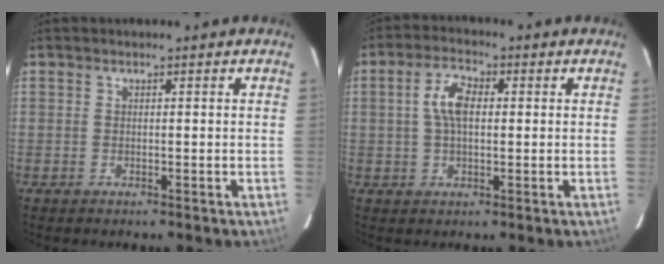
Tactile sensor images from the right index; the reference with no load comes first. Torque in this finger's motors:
{"motor_torque": [0.42, 0.15, 0.35, 0.09]}